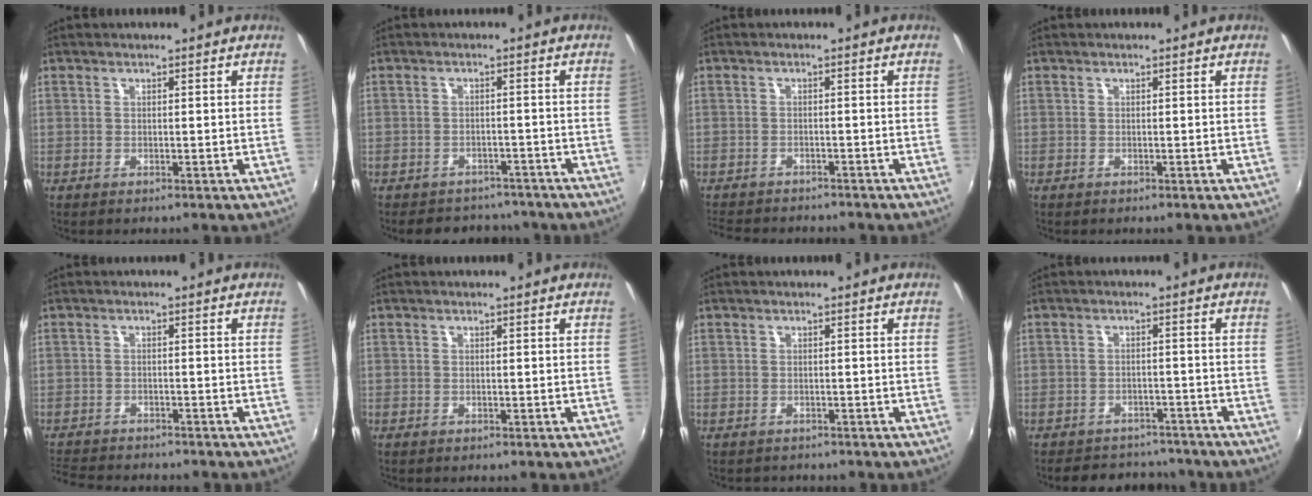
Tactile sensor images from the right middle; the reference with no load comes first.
{"total": 9.1, "force": [-7.9, 4.0, 2.1], "torque": [-0.053, 0.011, -0.102]}
{"total": 8.2, "force": [-7.5, 2.0, 2.6], "torque": [-0.070, -0.015, -0.116]}
{"total": 0.0}
{"total": 8.2, "force": [-7.6, 1.8, 2.4], "torque": [-0.073, -0.013, -0.127]}
{"total": 0.5, "force": [-0.3, 0.4, 0.0], "torque": [0.000, 0.001, -0.006]}
{"total": 1.2, "force": [-1.0, 0.7, -0.2], "torque": [0.000, 0.002, -0.015]}
{"total": 10.5, "force": [-9.4, 4.1, 2.6], "torque": [-0.063, 0.017, -0.121]}